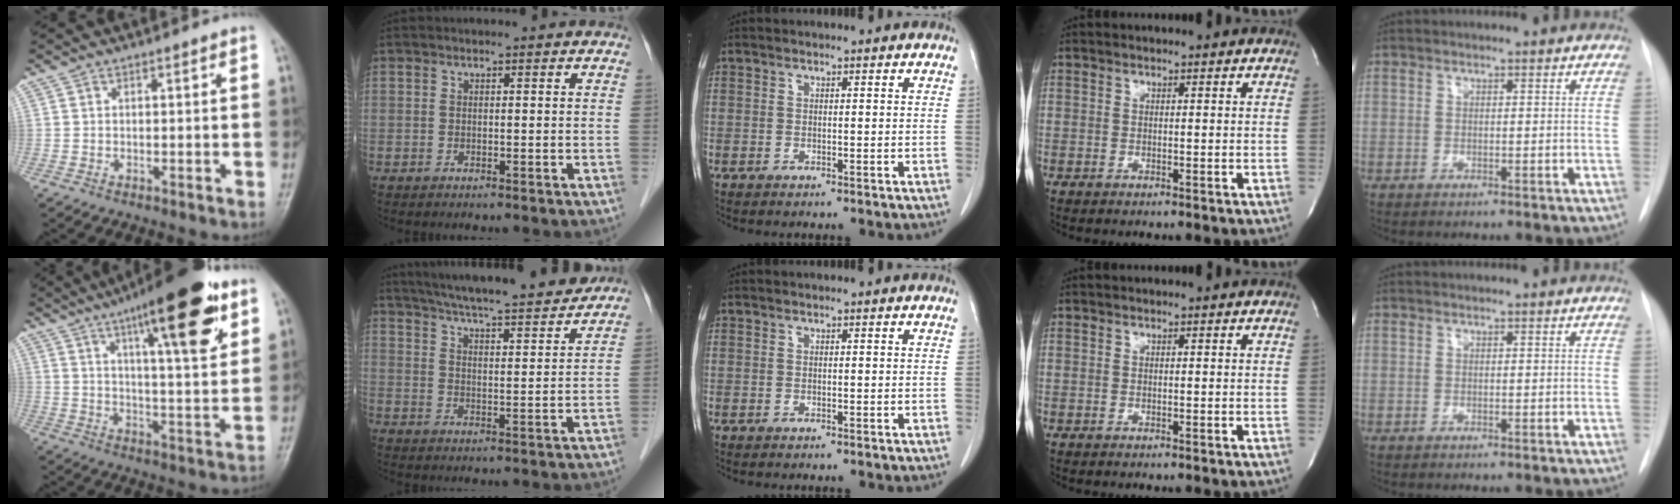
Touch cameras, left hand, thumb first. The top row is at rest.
{"thumb": {"total": 19.4, "force": [10.2, 4.8, 15.9], "torque": [-0.211, -0.032, 0.150]}, "index": {"total": 19.3, "force": [17.4, 1.4, 8.3], "torque": [-0.135, 0.005, 0.249]}}